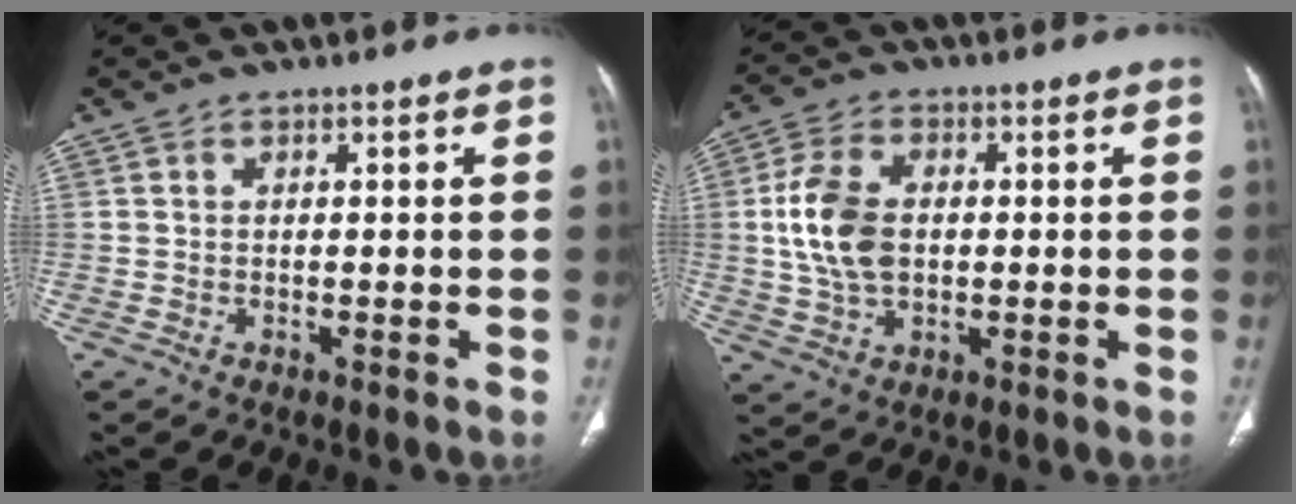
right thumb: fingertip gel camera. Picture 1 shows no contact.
{"total": 10.4, "force": [0.6, 6.7, 7.9], "torque": [-0.159, 0.007, 0.015]}